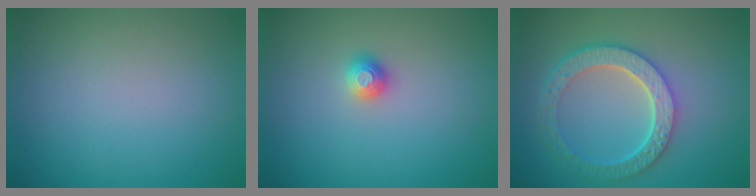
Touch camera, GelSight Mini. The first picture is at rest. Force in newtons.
{"total": 1.1, "press": 1.1, "slide": 0.2}
{"total": 6.0, "press": 4.5, "slide": 4.0}